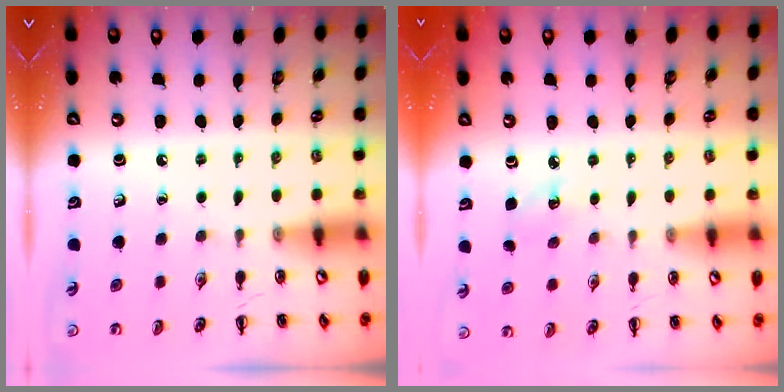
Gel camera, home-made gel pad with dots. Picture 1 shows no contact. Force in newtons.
{"total": 3.9, "press": 3.7, "slide": 1.1}